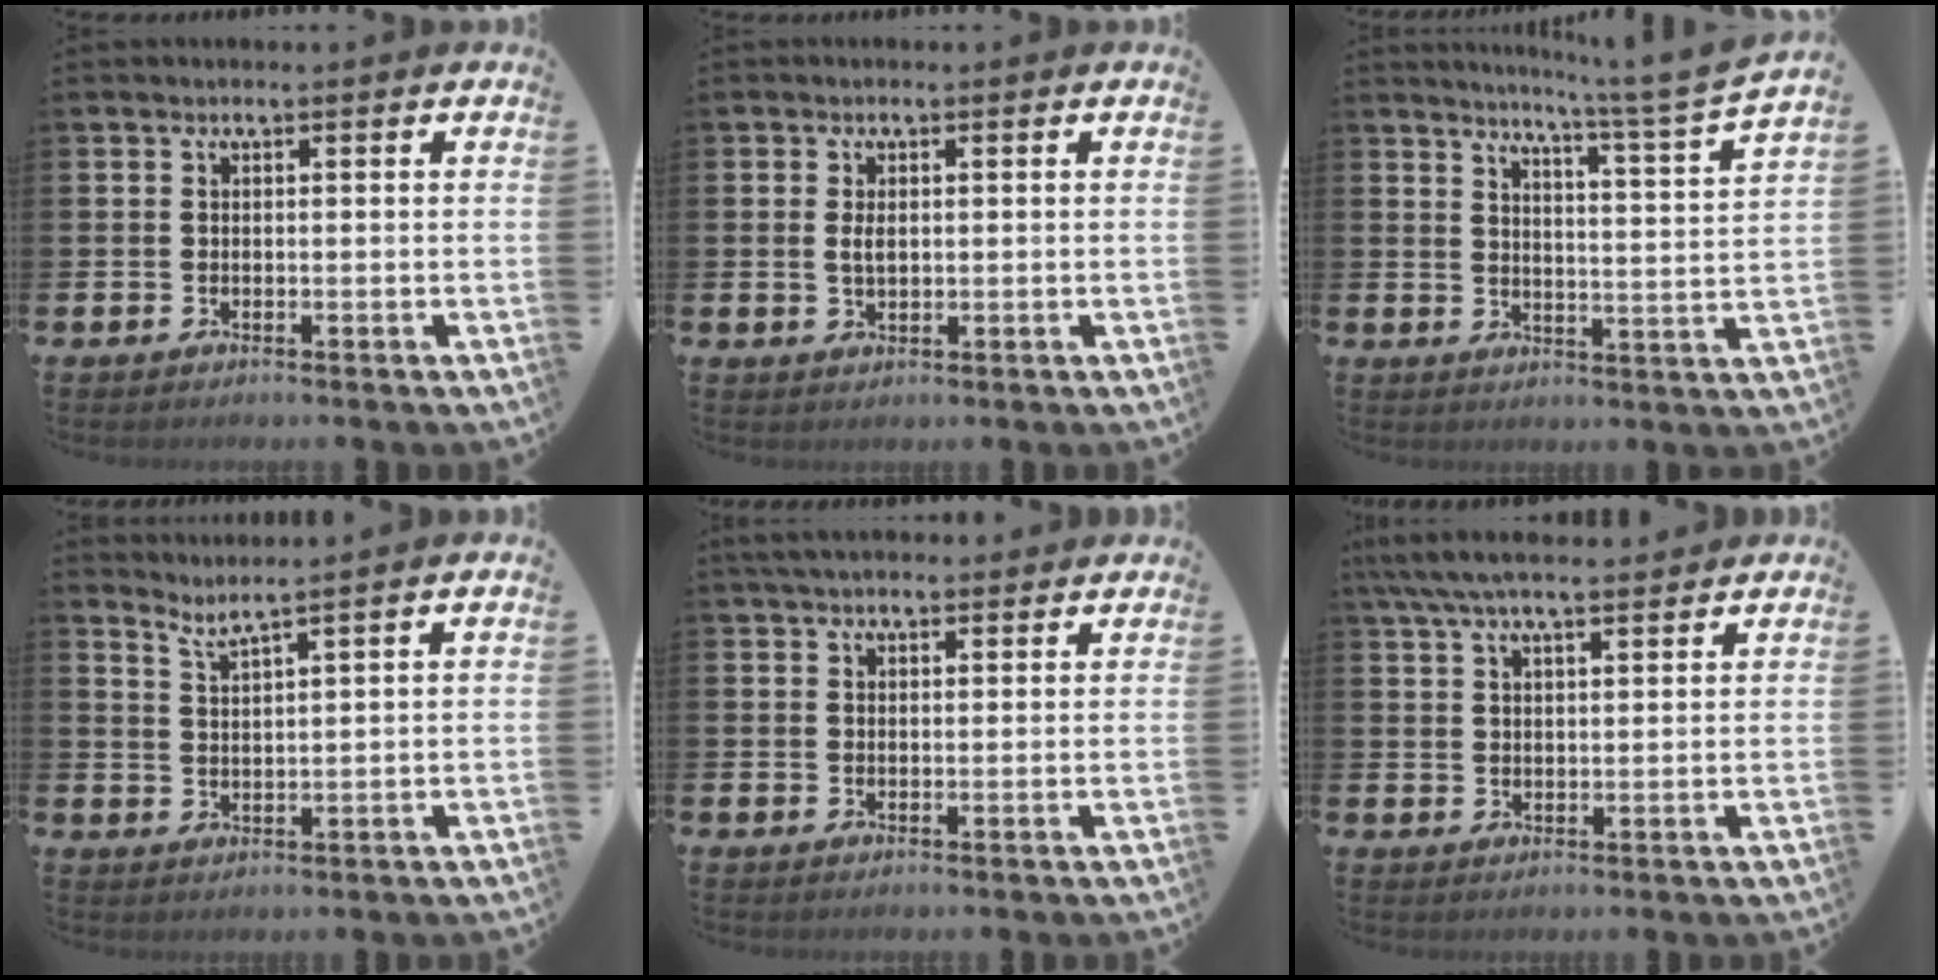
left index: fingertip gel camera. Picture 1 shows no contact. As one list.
[{"total": 2.0, "force": [0.5, 1.1, 1.7], "torque": [-0.022, 0.000, 0.006]}, {"total": 5.1, "force": [4.5, -1.3, 2.1], "torque": [-0.041, -0.045, 0.067]}, {"total": 3.3, "force": [3.1, -0.8, 0.7], "torque": [-0.024, -0.018, 0.055]}, {"total": 3.4, "force": [3.1, 0.9, 1.1], "torque": [-0.023, -0.008, 0.057]}, {"total": 6.4, "force": [5.8, 1.1, 2.5], "torque": [-0.060, -0.018, 0.106]}]